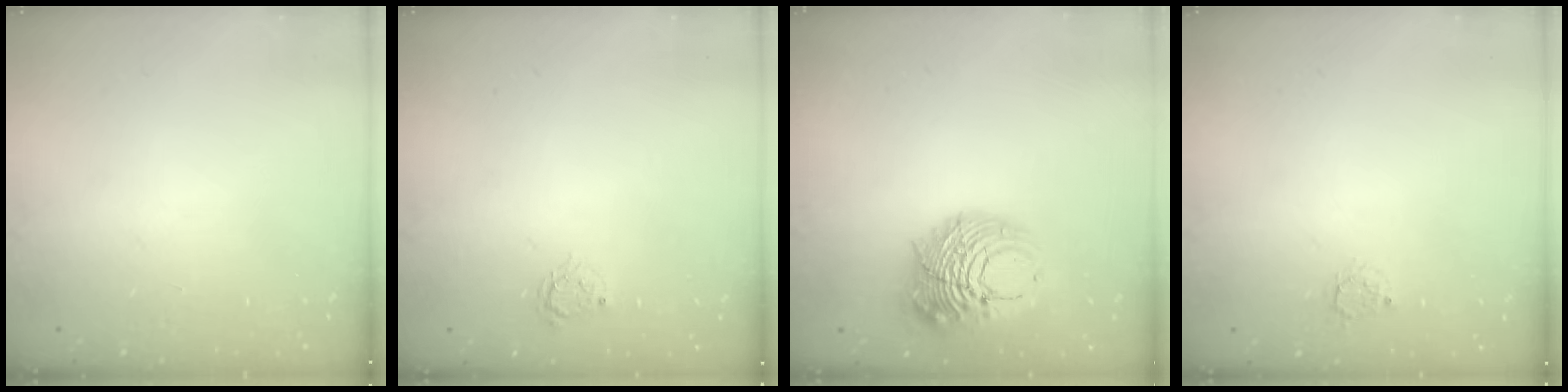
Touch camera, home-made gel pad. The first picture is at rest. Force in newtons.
{"total": 4.0, "press": 4.0, "slide": 0.5}
{"total": 14.1, "press": 13.9, "slide": 1.9}
{"total": 2.9, "press": 2.8, "slide": 0.4}